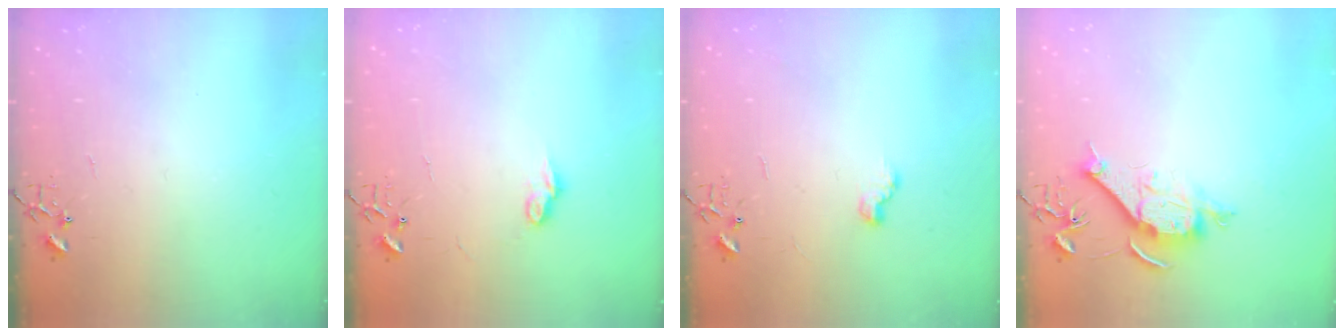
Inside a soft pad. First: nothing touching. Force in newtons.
{"total": 6.9, "press": 6.9, "slide": 0.2}
{"total": 6.4, "press": 6.3, "slide": 0.6}
{"total": 10.4, "press": 10.4, "slide": 0.9}